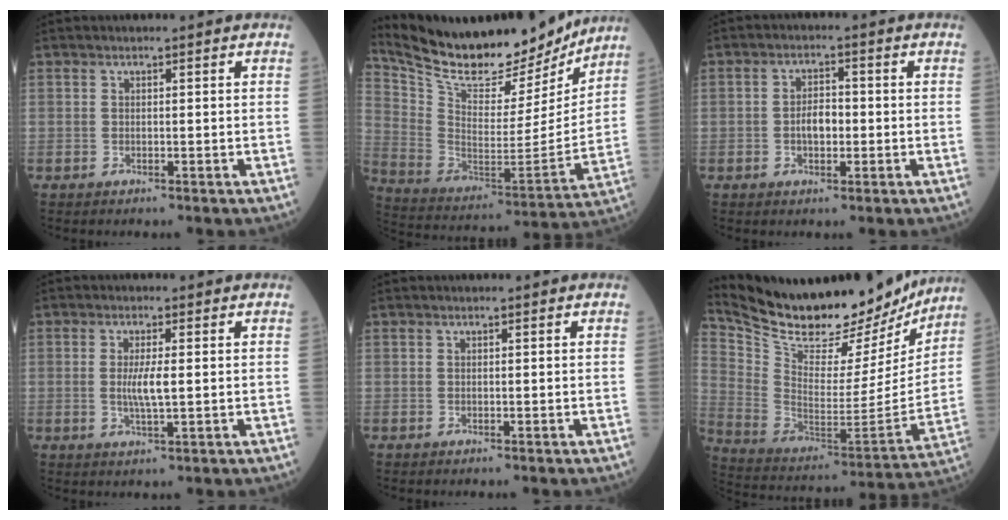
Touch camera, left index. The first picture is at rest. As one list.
[{"total": 22.0, "force": [19.8, 5.8, 7.7], "torque": [-0.144, -0.030, 0.316]}, {"total": 3.4, "force": [-0.8, 1.8, 2.8], "torque": [-0.047, 0.006, -0.015]}, {"total": 3.5, "force": [0.0, 0.4, 3.5], "torque": [-0.065, -0.006, 0.002]}, {"total": 0.0}, {"total": 25.6, "force": [22.8, 7.7, 8.9], "torque": [-0.158, -0.036, 0.341]}]